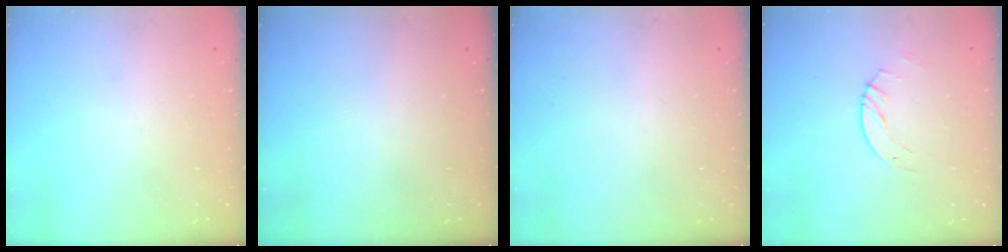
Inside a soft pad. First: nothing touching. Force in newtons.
{"total": 0.0}
{"total": 0.0}
{"total": 5.0, "press": 5.0, "slide": 0.5}